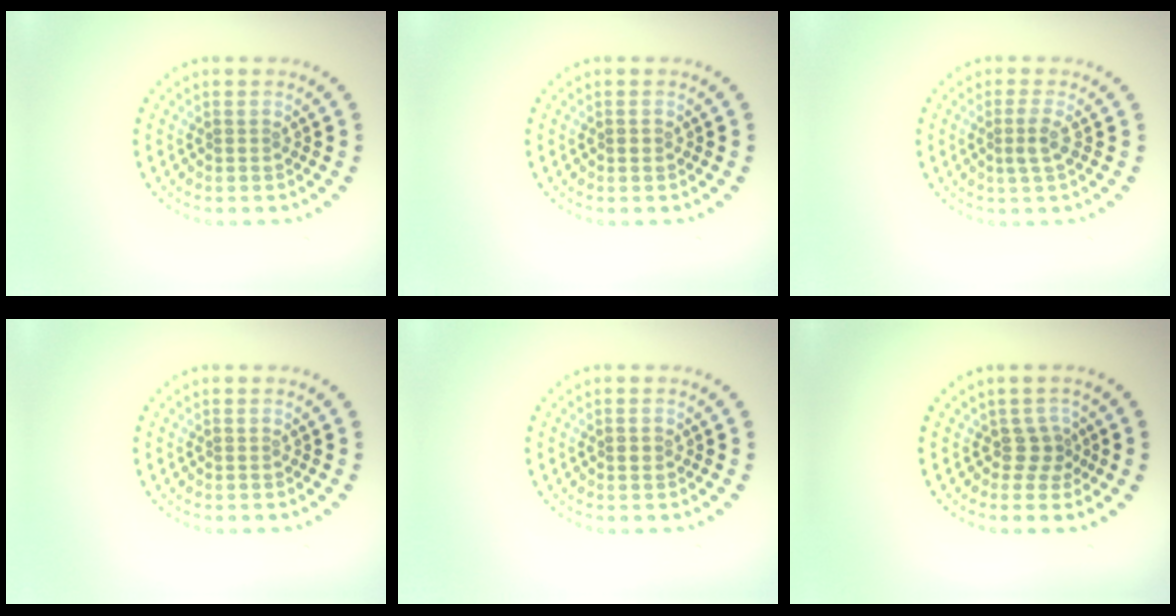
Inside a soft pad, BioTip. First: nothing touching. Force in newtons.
{"total": 0.6, "press": 0.6, "slide": 0.1}
{"total": 1.8, "press": 1.3, "slide": 1.2}
{"total": 0.0}
{"total": 0.8, "press": 0.8, "slide": 0.1}
{"total": 1.9, "press": 1.2, "slide": 1.4}